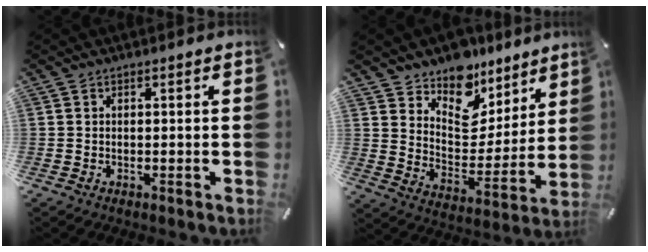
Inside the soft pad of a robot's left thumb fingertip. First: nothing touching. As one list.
[{"total": 11.8, "force": [9.6, 6.9, 1.2], "torque": [-0.017, -0.105, 0.178]}]